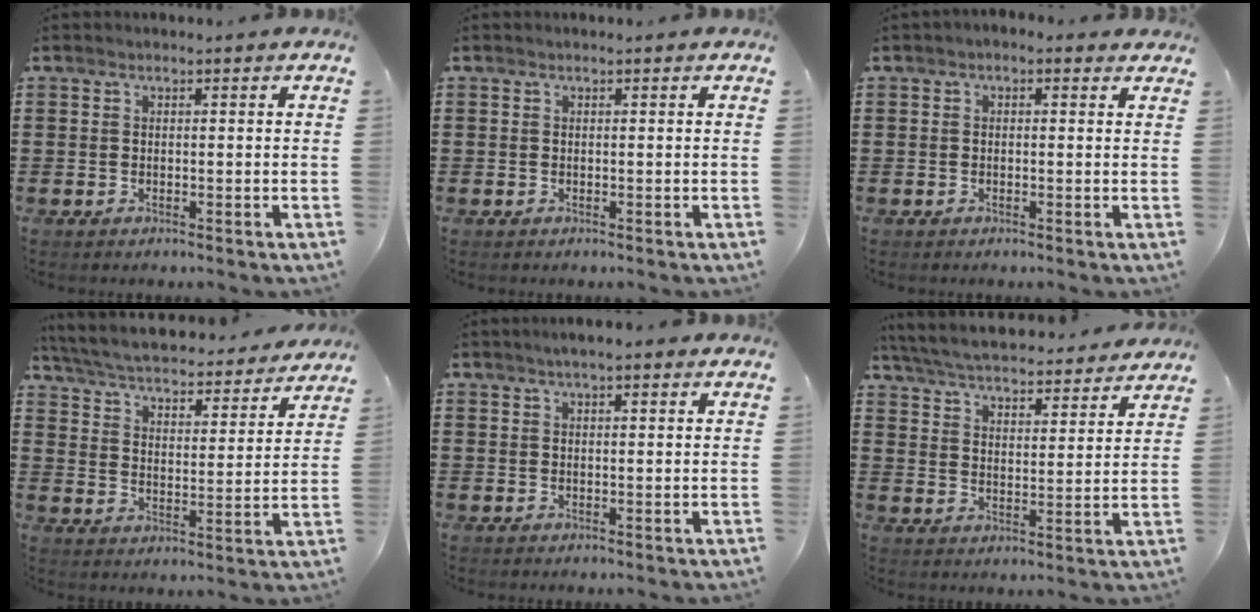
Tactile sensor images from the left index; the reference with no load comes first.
{"total": 0.0}
{"total": 1.1, "force": [-0.2, 0.8, 0.6], "torque": [-0.014, 0.005, -0.006]}
{"total": 4.2, "force": [4.1, 0.2, 1.0], "torque": [-0.042, -0.034, 0.062]}
{"total": 2.3, "force": [1.6, 0.4, 1.6], "torque": [-0.032, 0.005, 0.027]}
{"total": 5.1, "force": [5.1, 0.0, 0.8], "torque": [-0.040, -0.037, 0.085]}